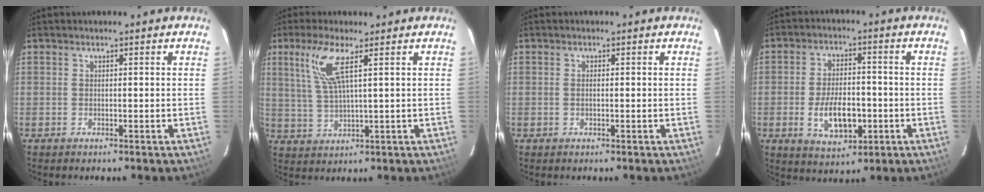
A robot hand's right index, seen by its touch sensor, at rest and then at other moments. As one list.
[{"total": 7.5, "force": [3.4, 1.0, 6.6], "torque": [-0.145, 0.001, 0.075]}, {"total": 0.9, "force": [-0.1, 0.2, 0.9], "torque": [-0.019, 0.001, -0.003]}, {"total": 10.1, "force": [-2.7, 5.2, 8.2], "torque": [-0.160, 0.000, -0.035]}]